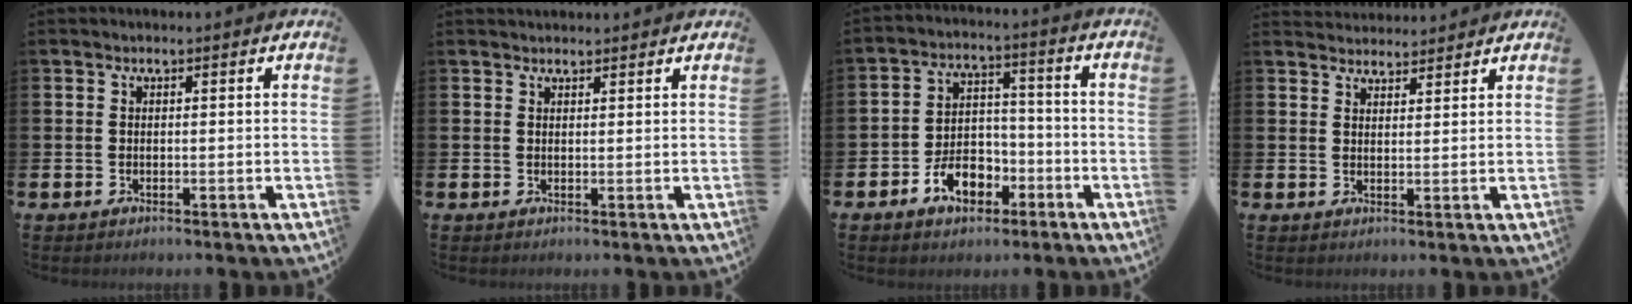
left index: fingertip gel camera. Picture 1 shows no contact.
{"total": 1.4, "force": [1.4, 0.3, 0.0], "torque": [0.010, -0.003, 0.023]}
{"total": 6.4, "force": [-3.3, 4.3, 3.4], "torque": [-0.045, 0.012, -0.064]}
{"total": 3.2, "force": [3.1, 0.7, -0.2], "torque": [0.001, -0.014, 0.057]}